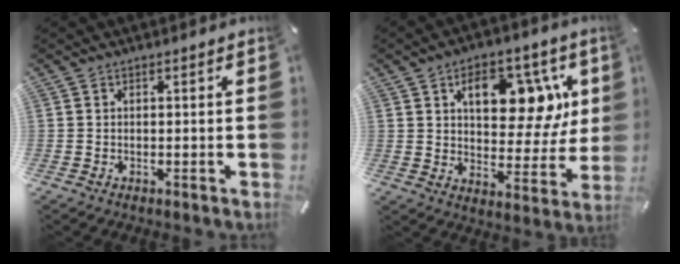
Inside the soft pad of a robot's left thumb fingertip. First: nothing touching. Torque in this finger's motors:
{"motor_torque": [1.17, 1.23, 1.81, -0.97, 0.44]}